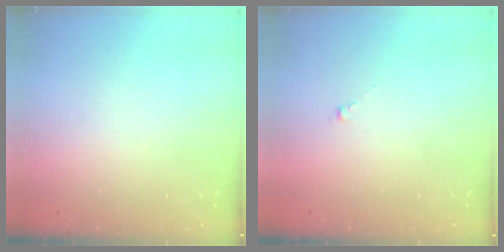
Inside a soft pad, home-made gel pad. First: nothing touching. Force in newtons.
{"total": 0.5, "press": 0.3, "slide": 0.4}